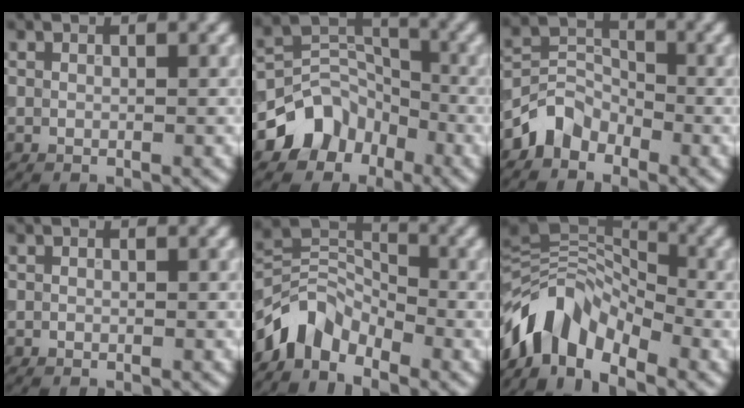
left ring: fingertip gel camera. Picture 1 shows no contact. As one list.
[{"total": 5.5, "force": [-3.1, 4.2, 1.7], "torque": [-0.006, 0.007, -0.062]}, {"total": 3.3, "force": [-2.4, 2.1, 0.8], "torque": [-0.012, 0.013, -0.056]}, {"total": 0.0}, {"total": 4.6, "force": [-3.4, 2.7, 1.6], "torque": [-0.023, 0.006, -0.076]}, {"total": 9.0, "force": [-4.9, 5.4, 5.3], "torque": [-0.089, 0.010, -0.104]}]